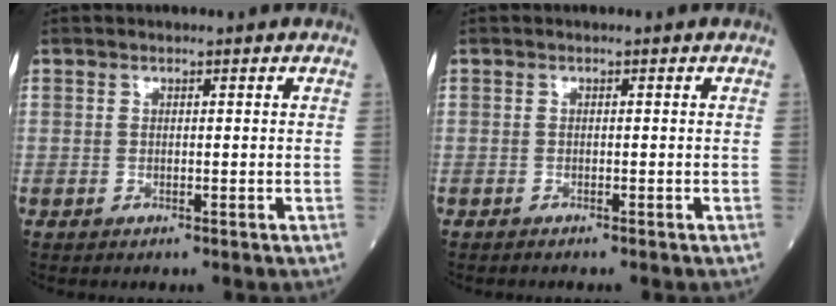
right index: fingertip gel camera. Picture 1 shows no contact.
{"total": 0.9, "force": [-0.9, 0.0, 0.1], "torque": [0.000, -0.001, -0.014]}